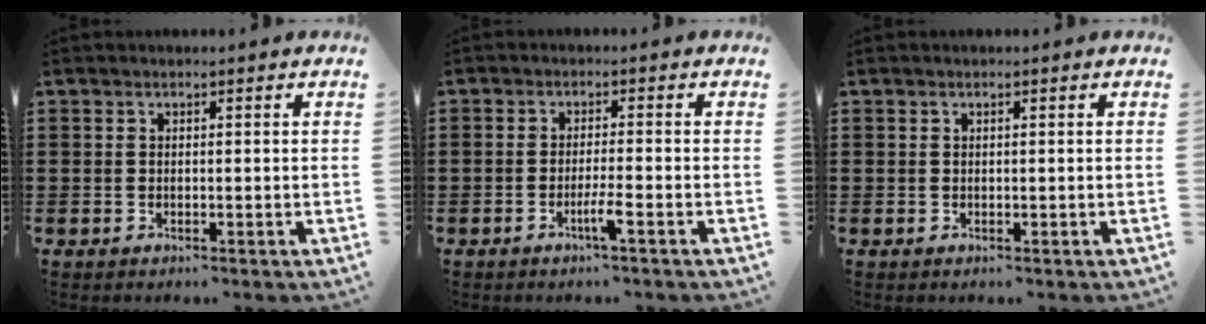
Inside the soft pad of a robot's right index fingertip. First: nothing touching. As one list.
[{"total": 3.1, "force": [-1.7, -0.1, 2.6], "torque": [-0.050, -0.007, -0.034]}, {"total": 0.0}]